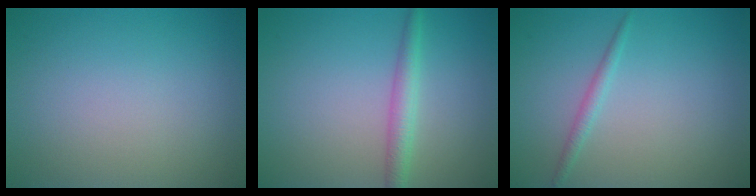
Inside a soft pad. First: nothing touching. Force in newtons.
{"total": 2.3, "press": 2.3, "slide": 0.0}
{"total": 1.1, "press": 1.1, "slide": 0.0}